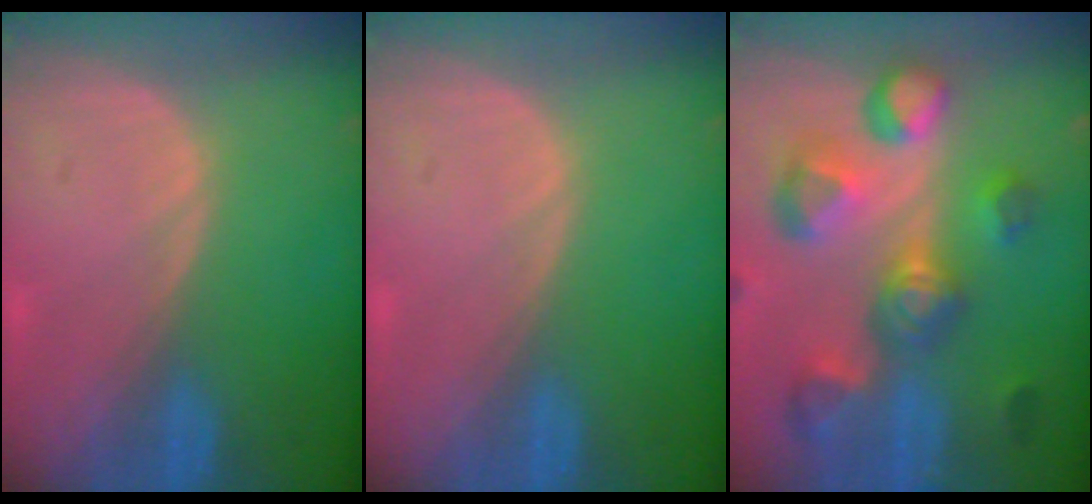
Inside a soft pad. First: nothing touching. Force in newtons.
{"total": 0.0}
{"total": 11.3, "press": 10.1, "slide": 5.1}